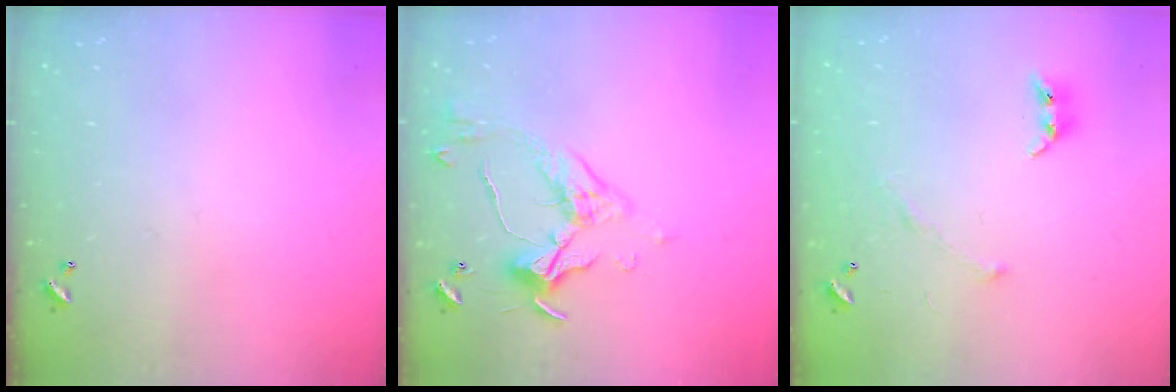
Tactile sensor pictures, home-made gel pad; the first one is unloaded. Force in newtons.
{"total": 5.7, "press": 5.7, "slide": 1.0}
{"total": 3.2, "press": 3.0, "slide": 1.0}